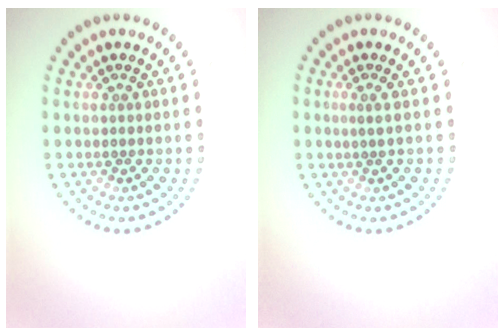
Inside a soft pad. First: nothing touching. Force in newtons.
{"total": 0.6, "press": 0.3, "slide": 0.5}